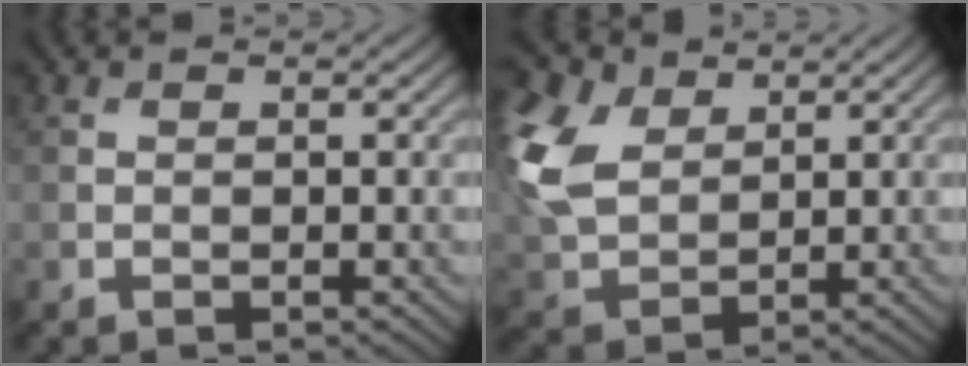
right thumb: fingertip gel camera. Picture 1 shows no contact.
{"total": 10.8, "force": [4.0, 7.0, 7.1], "torque": [-0.217, 0.024, 0.082]}